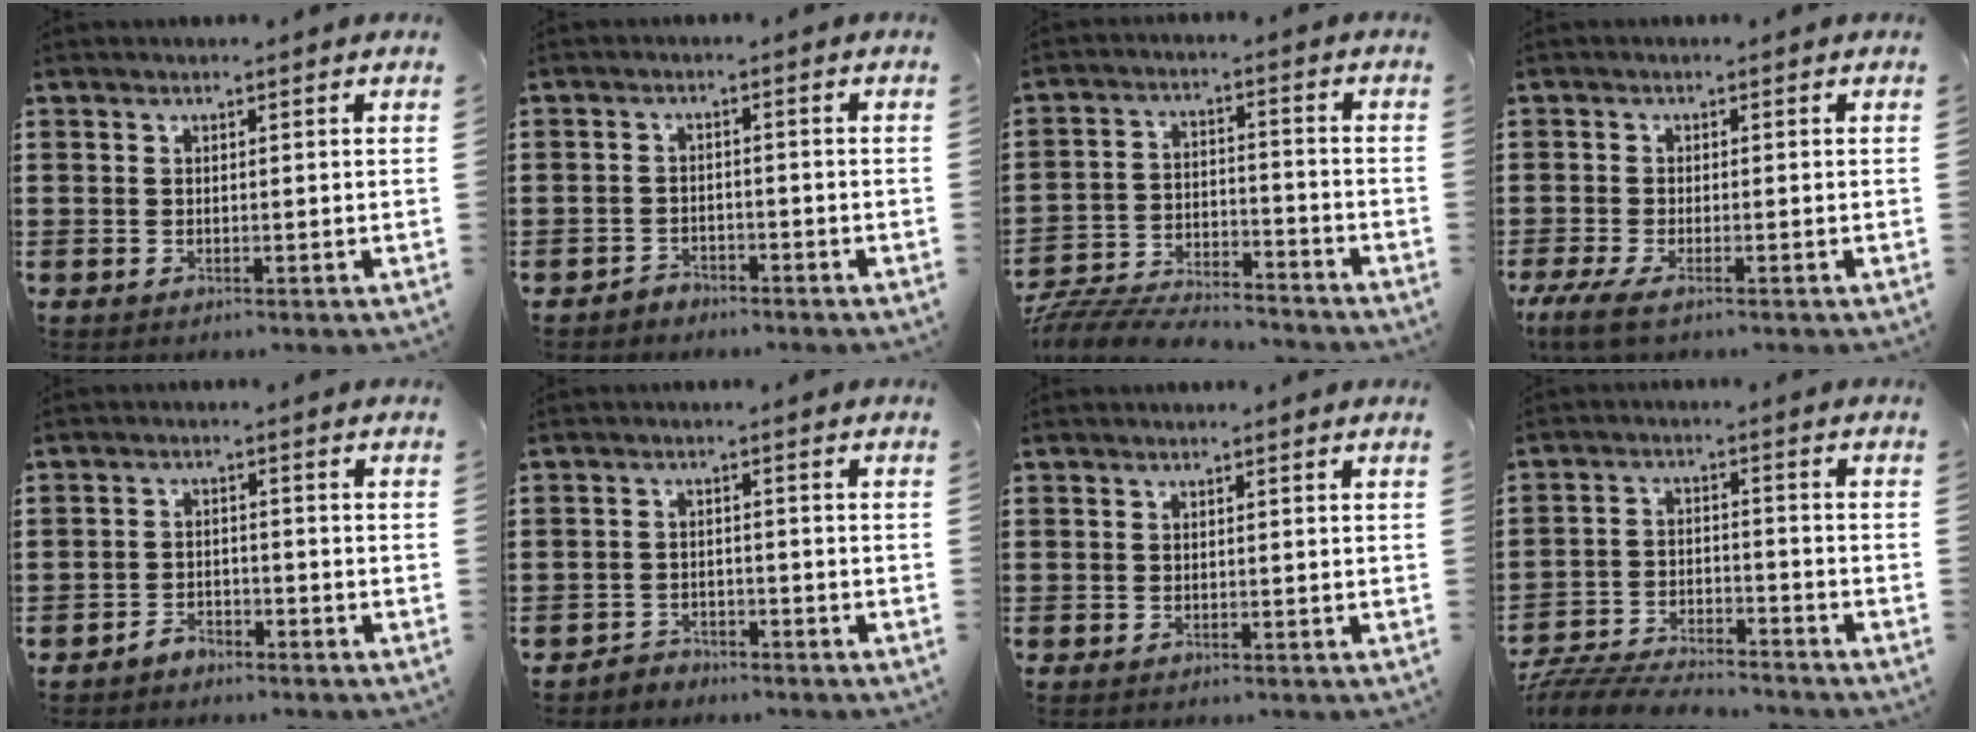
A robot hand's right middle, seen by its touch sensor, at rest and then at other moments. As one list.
[{"total": 1.8, "force": [-1.7, 0.6, -0.1], "torque": [-0.004, 0.003, -0.038]}, {"total": 7.7, "force": [-7.4, 1.0, 1.6], "torque": [-0.034, 0.012, -0.144]}, {"total": 2.7, "force": [-1.4, 0.5, 2.2], "torque": [-0.060, -0.008, -0.031]}, {"total": 2.3, "force": [-2.1, 0.8, 0.2], "torque": [-0.010, 0.004, -0.045]}, {"total": 2.3, "force": [-2.2, 0.6, -0.2], "torque": [-0.004, 0.002, -0.049]}, {"total": 0.0}, {"total": 6.8, "force": [-6.6, 0.9, 1.5], "torque": [-0.035, 0.007, -0.130]}]